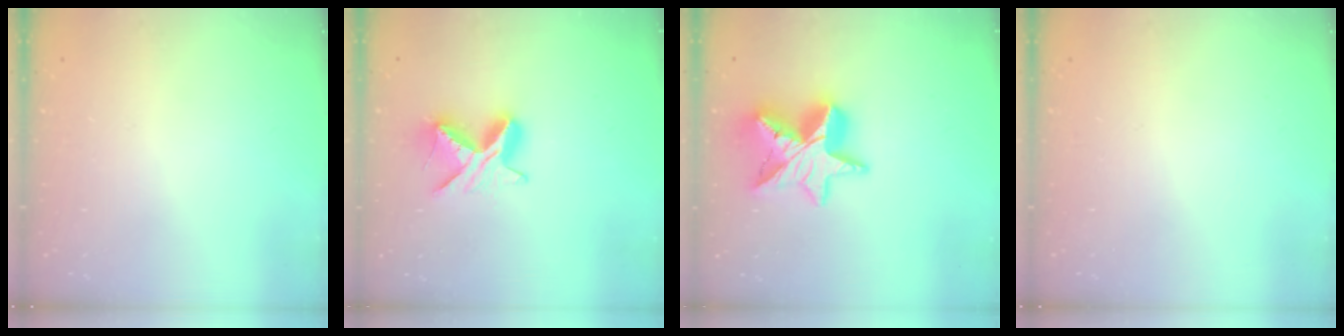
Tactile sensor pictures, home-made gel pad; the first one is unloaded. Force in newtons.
{"total": 8.7, "press": 8.7, "slide": 0.2}
{"total": 15.1, "press": 15.1, "slide": 1.1}
{"total": 0.0}